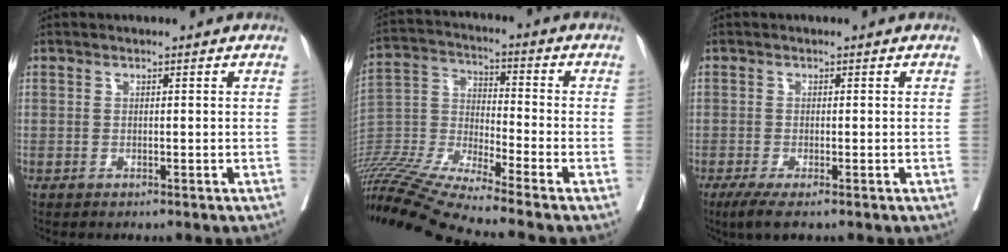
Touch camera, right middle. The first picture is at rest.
{"total": 18.3, "force": [-16.1, -2.1, 8.4], "torque": [-0.184, -0.019, -0.305]}
{"total": 3.0, "force": [-1.9, 0.2, 2.4], "torque": [-0.044, -0.012, -0.037]}